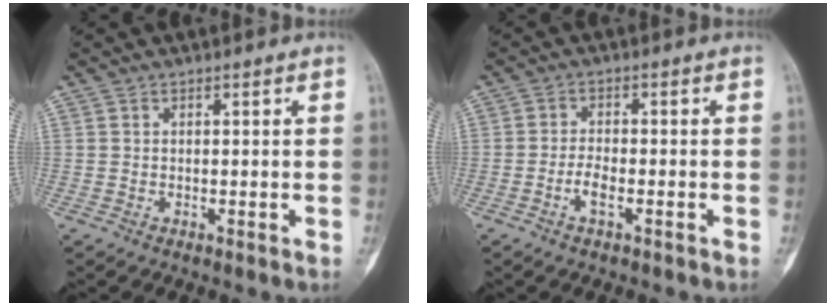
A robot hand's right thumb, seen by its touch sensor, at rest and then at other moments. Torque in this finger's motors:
{"motor_torque": [-0.46, -0.09, 0.23, 0.14, 0.07]}